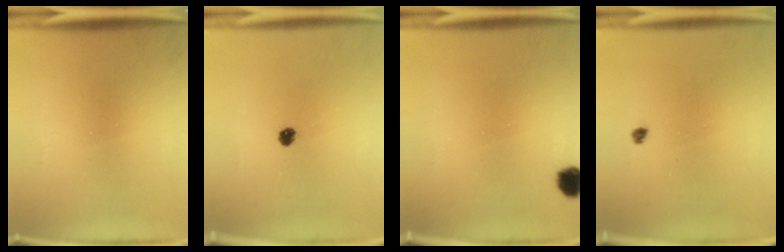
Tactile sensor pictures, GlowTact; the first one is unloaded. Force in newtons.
{"total": 1.9}
{"total": 3.3}
{"total": 1.0}